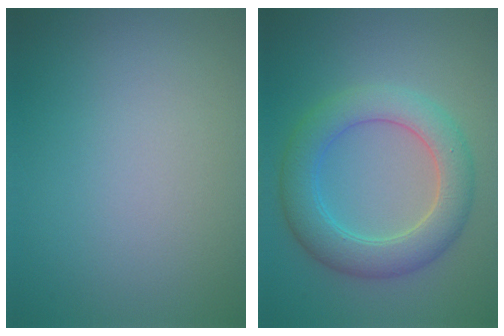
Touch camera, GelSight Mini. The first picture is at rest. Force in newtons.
{"total": 5.5, "press": 5.5, "slide": 0.1}